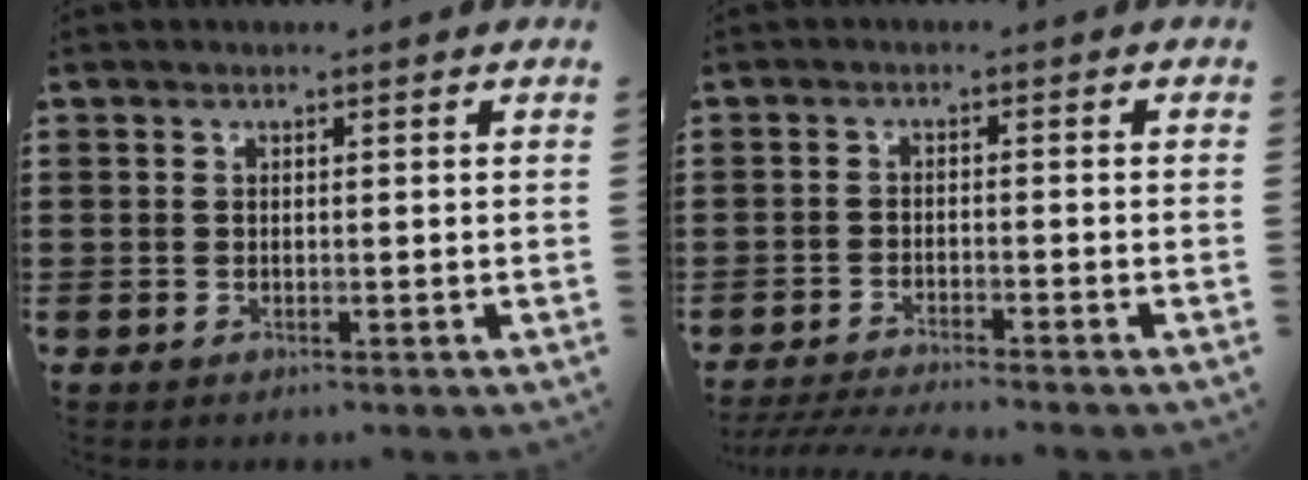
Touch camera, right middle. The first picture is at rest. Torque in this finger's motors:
{"motor_torque": [0.53, -0.09, 0.07, 0.02]}